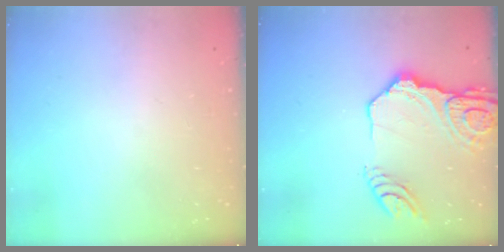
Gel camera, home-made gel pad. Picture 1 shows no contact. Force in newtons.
{"total": 17.7, "press": 17.5, "slide": 2.2}